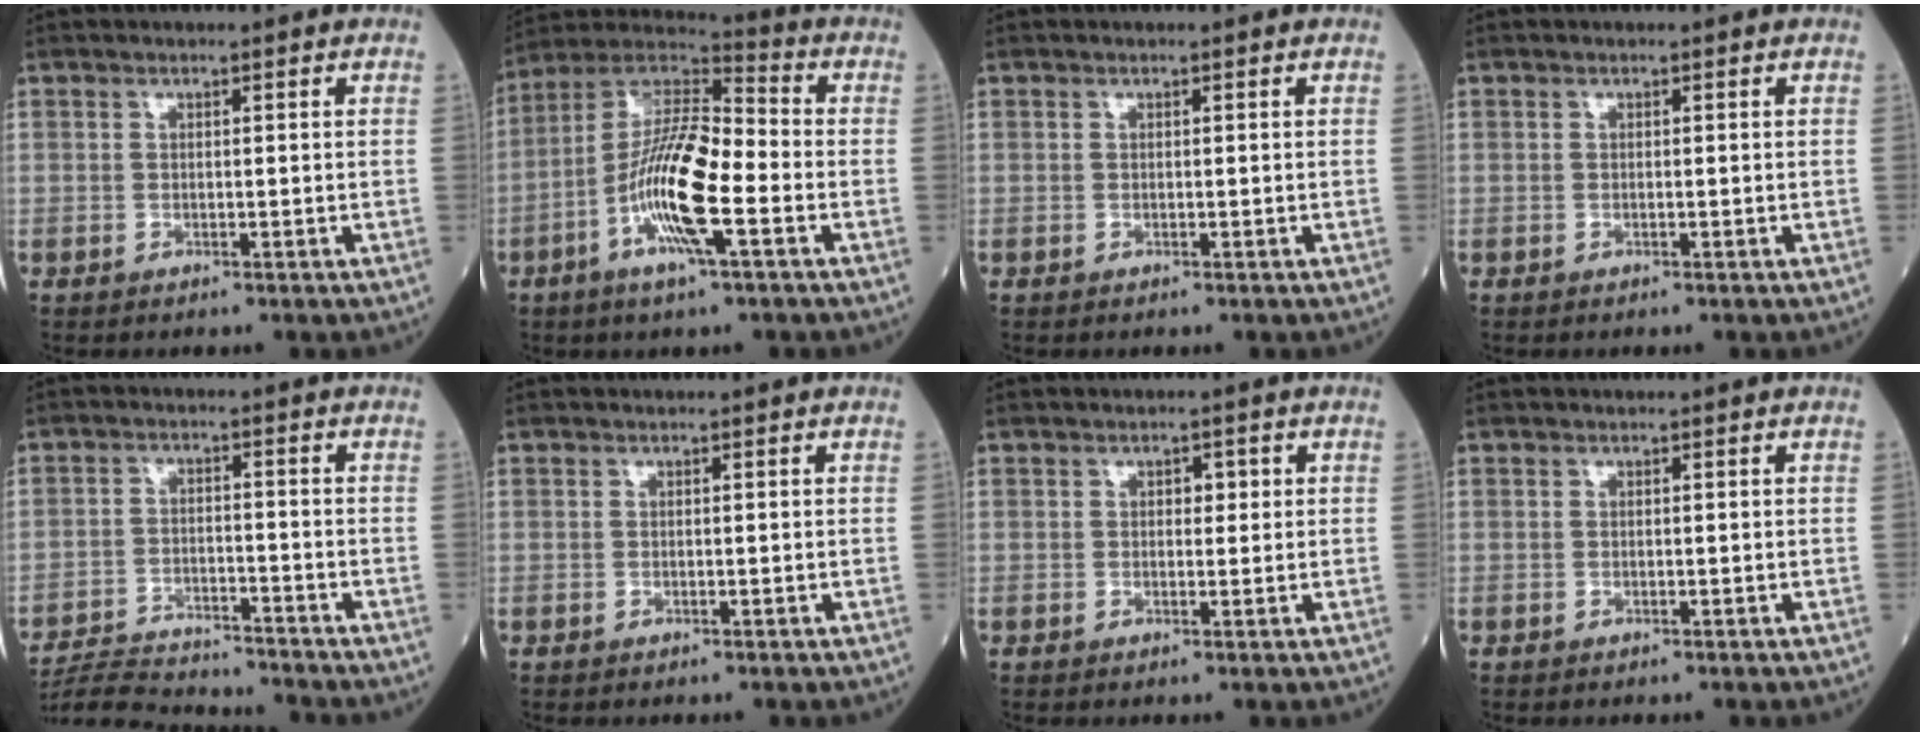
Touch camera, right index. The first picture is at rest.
{"total": 14.4, "force": [-4.3, 2.6, 13.5], "torque": [-0.263, 0.004, -0.085]}
{"total": 0.0}
{"total": 0.0}
{"total": 10.6, "force": [-10.4, 0.4, 1.9], "torque": [-0.036, 0.002, -0.174]}
{"total": 0.0}
{"total": 1.6, "force": [0.4, 1.0, 1.2], "torque": [-0.012, 0.005, 0.004]}
{"total": 0.0}